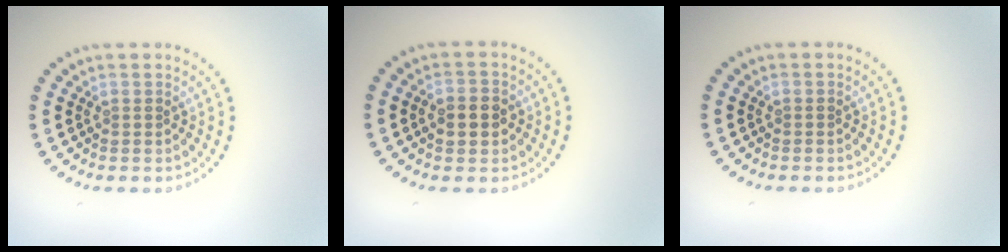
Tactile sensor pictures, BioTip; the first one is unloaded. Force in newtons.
{"total": 2.7, "press": 2.7, "slide": 0.5}
{"total": 0.0}